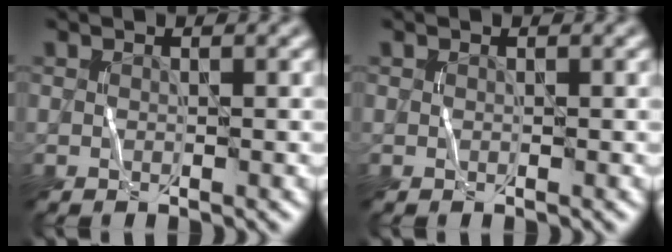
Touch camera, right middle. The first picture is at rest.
{"total": 0.0}